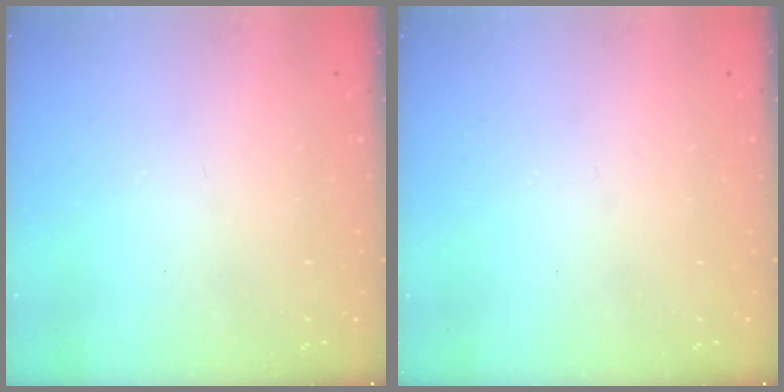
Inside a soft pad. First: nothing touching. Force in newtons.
{"total": 0.0}